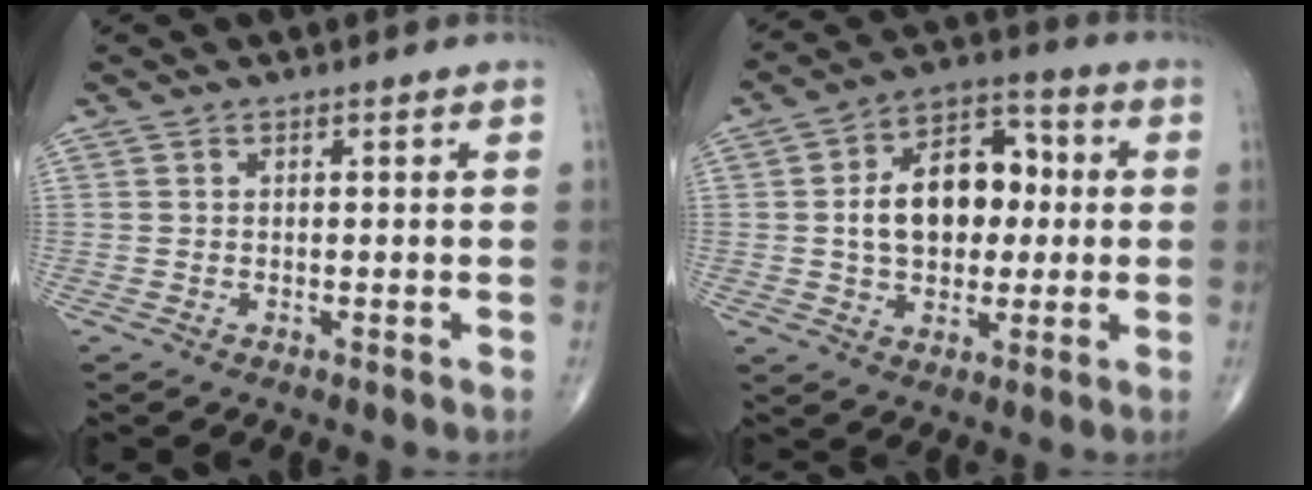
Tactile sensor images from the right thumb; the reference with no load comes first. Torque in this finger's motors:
{"motor_torque": [0.60, 0.59, 1.35, -0.06, 0.13]}